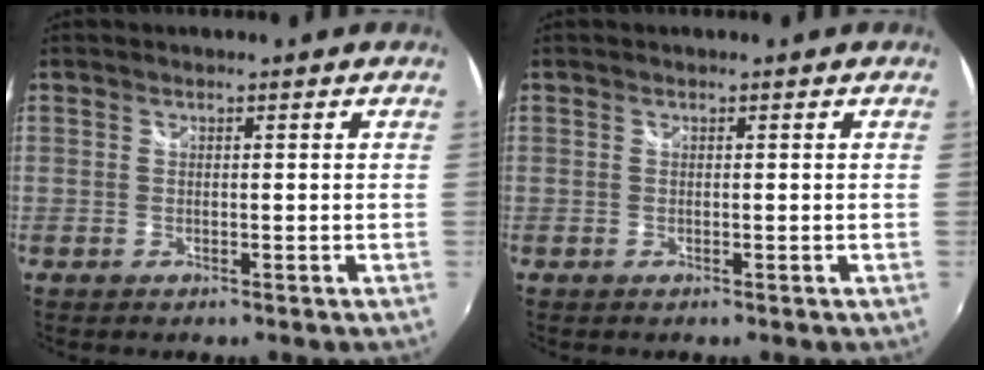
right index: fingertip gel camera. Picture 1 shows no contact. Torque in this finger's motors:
{"motor_torque": [0.00, 0.00, 0.00, 0.00]}